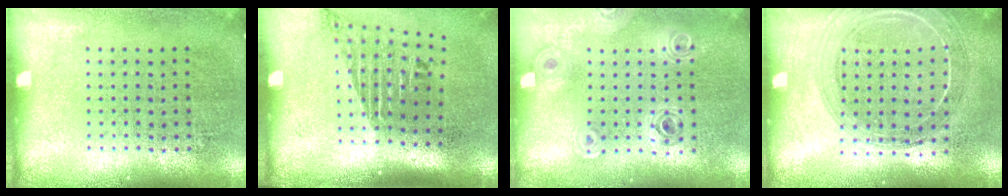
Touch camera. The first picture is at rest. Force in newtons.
{"total": 1.8, "press": 1.2, "slide": 1.4}
{"total": 1.0, "press": 1.0, "slide": 0.2}
{"total": 1.7, "press": 1.6, "slide": 0.5}